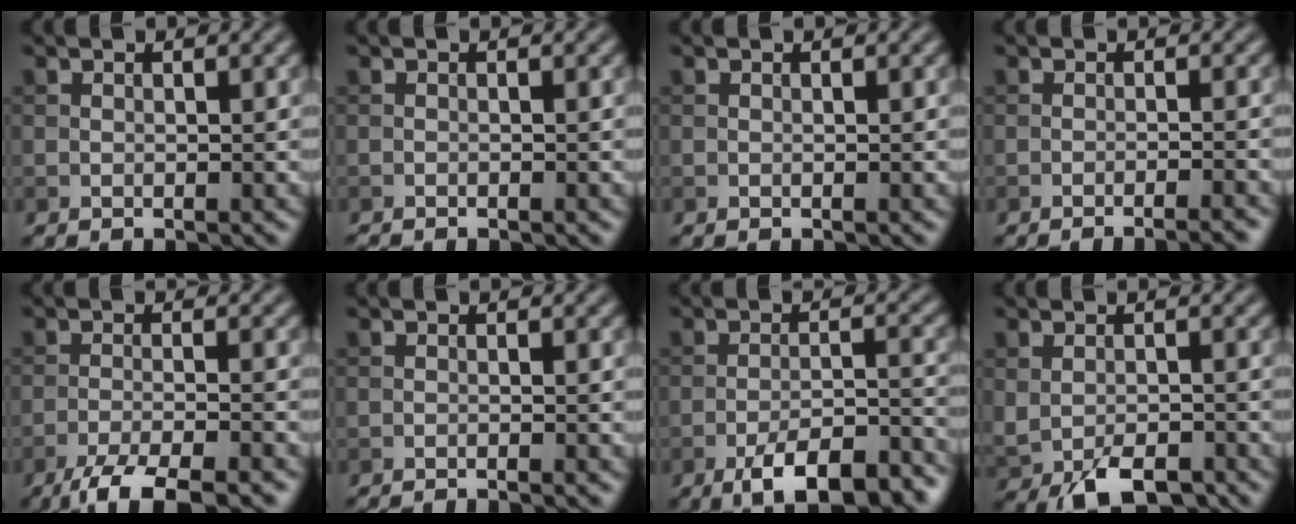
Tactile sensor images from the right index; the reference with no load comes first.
{"total": 0.6, "force": [-0.6, 0.0, 0.2], "torque": [-0.002, 0.000, -0.012]}
{"total": 0.0}
{"total": 3.8, "force": [-3.0, 0.7, 2.2], "torque": [-0.021, 0.007, -0.046]}
{"total": 5.8, "force": [-4.5, 1.1, 3.5], "torque": [-0.055, -0.006, -0.086]}
{"total": 1.9, "force": [-1.7, 0.2, 0.9], "torque": [-0.008, -0.001, -0.032]}
{"total": 8.7, "force": [-6.0, 2.5, 5.8], "torque": [-0.085, -0.001, -0.093]}
{"total": 5.0, "force": [-2.9, 2.4, 3.3], "torque": [-0.059, -0.015, -0.043]}